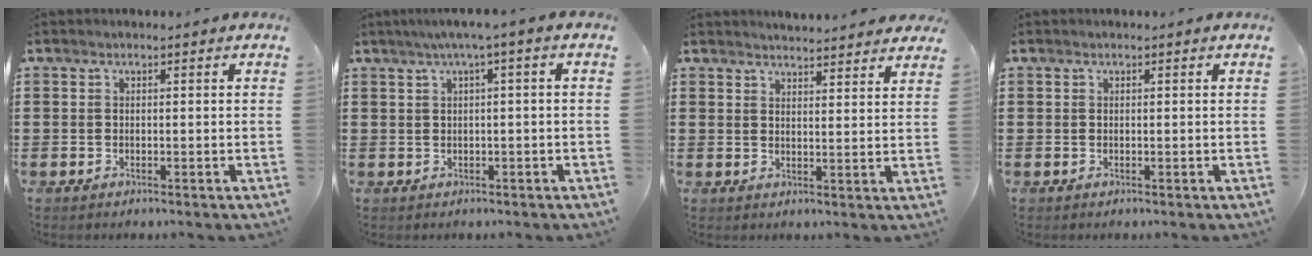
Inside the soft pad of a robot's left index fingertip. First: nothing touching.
{"total": 2.3, "force": [-0.2, -0.1, 2.3], "torque": [-0.040, -0.001, -0.007]}
{"total": 3.1, "force": [3.1, -0.1, 0.0], "torque": [-0.001, -0.018, 0.055]}
{"total": 0.0}